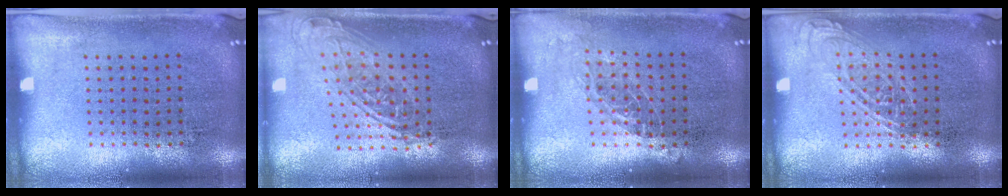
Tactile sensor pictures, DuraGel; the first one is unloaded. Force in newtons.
{"total": 1.8, "press": 1.4, "slide": 1.2}
{"total": 1.0, "press": 0.9, "slide": 0.5}
{"total": 1.0, "press": 1.0, "slide": 0.1}